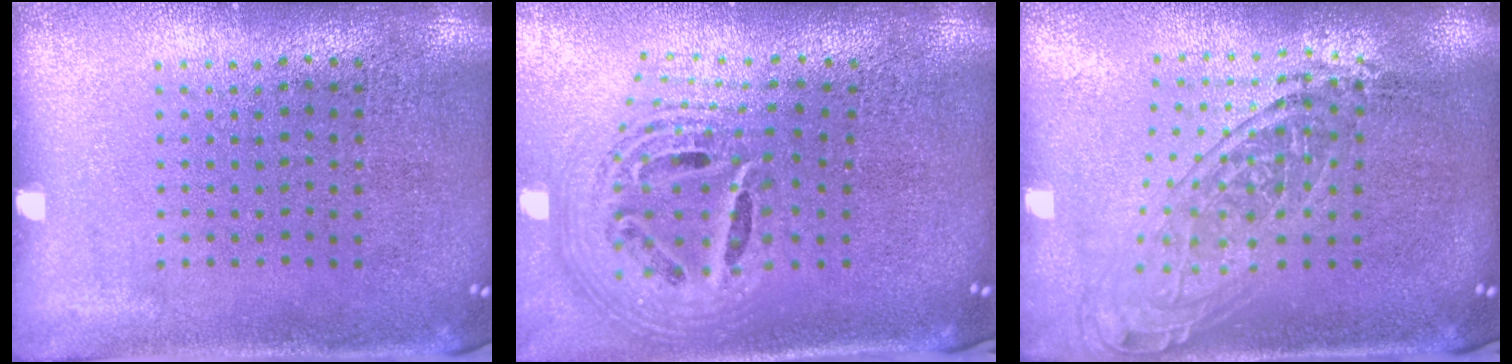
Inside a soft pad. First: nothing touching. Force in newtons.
{"total": 2.7, "press": 1.8, "slide": 1.9}
{"total": 1.8, "press": 1.4, "slide": 1.1}